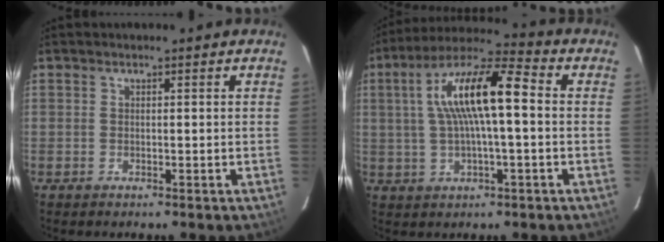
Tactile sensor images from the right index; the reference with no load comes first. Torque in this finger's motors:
{"motor_torque": [0.54, -0.05, 0.82, 0.21]}